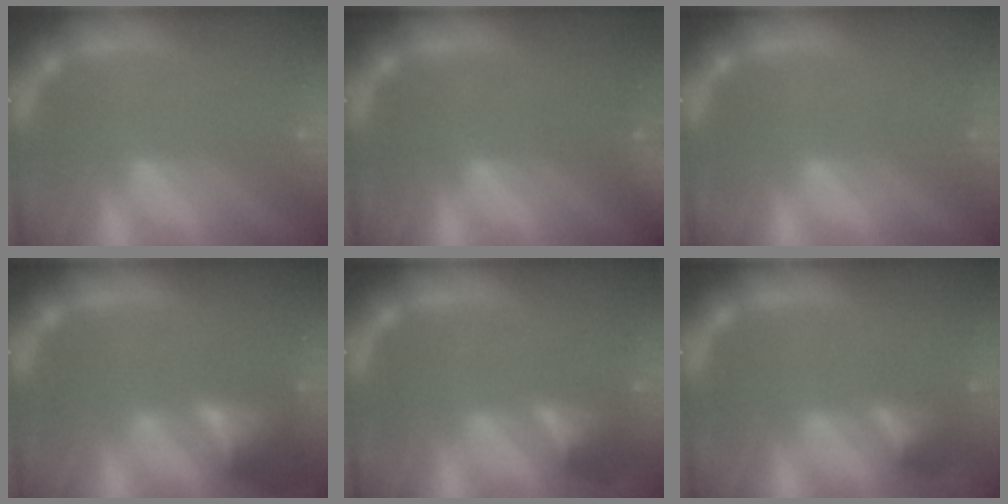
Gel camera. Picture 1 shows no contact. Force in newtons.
{"total": 8.0}
{"total": 0.0}
{"total": 4.0}
{"total": 2.9}
{"total": 2.4}